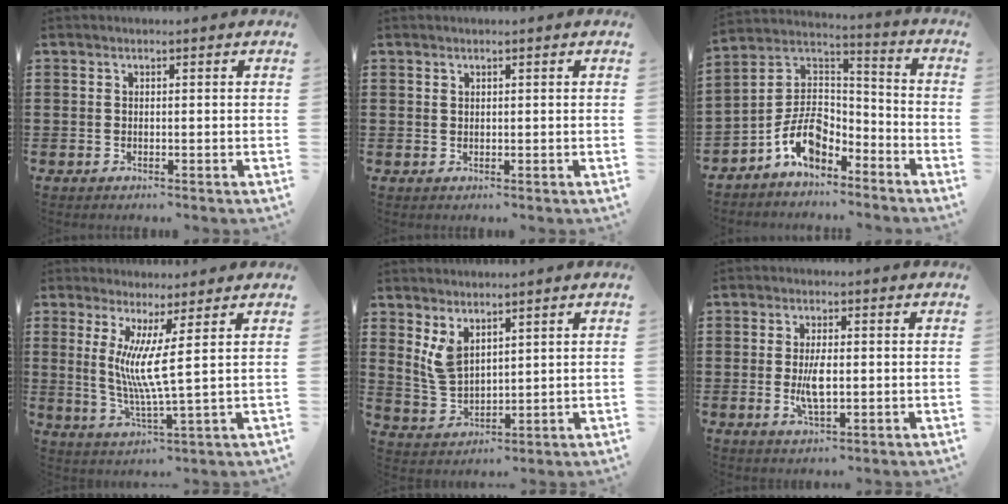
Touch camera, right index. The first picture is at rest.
{"total": 0.6, "force": [0.5, 0.3, 0.1], "torque": [-0.003, 0.001, 0.010]}
{"total": 8.7, "force": [-5.2, 4.9, 5.0], "torque": [-0.122, 0.000, -0.105]}
{"total": 6.8, "force": [2.3, -0.5, 6.4], "torque": [-0.129, -0.015, 0.039]}
{"total": 5.1, "force": [2.8, 2.6, 3.4], "torque": [-0.089, -0.006, 0.049]}
{"total": 5.0, "force": [-0.4, 1.8, 4.6], "torque": [-0.098, -0.006, -0.010]}